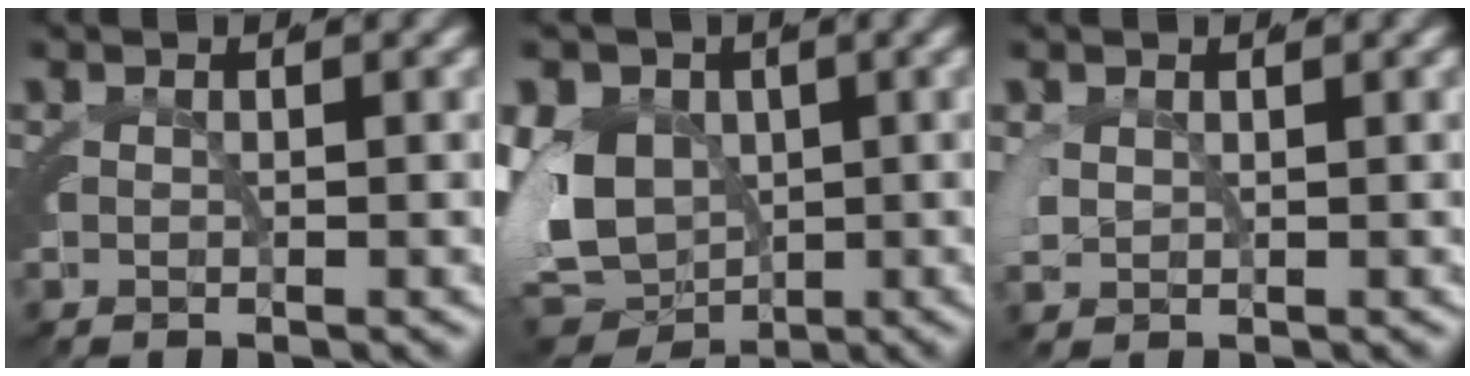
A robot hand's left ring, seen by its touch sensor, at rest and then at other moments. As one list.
[{"total": 13.5, "force": [-0.6, 11.6, 6.8], "torque": [-0.153, -0.035, -0.004]}, {"total": 2.0, "force": [1.1, 1.5, 0.8], "torque": [-0.036, 0.005, 0.021]}]